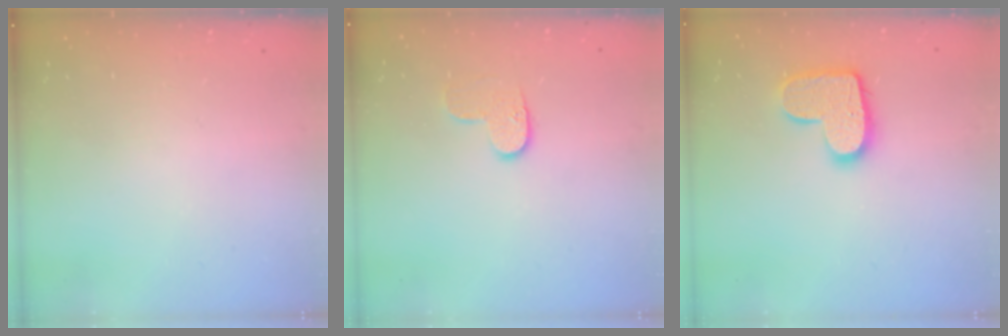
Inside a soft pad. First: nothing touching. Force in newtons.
{"total": 6.2, "press": 6.2, "slide": 0.3}
{"total": 13.5, "press": 13.5, "slide": 0.8}